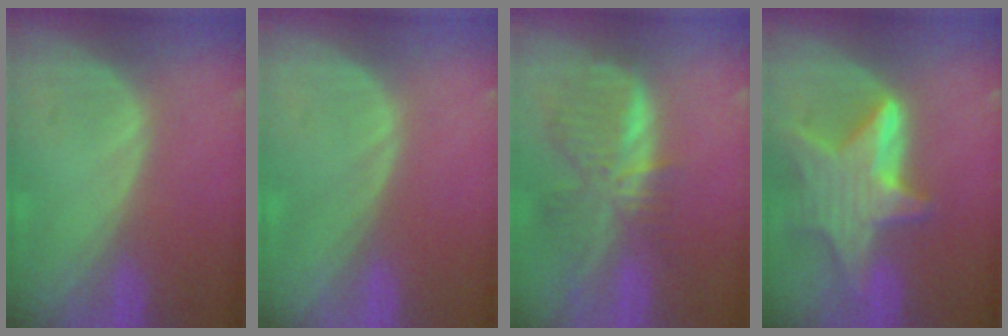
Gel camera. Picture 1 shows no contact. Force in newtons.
{"total": 0.0}
{"total": 8.8, "press": 7.7, "slide": 4.4}
{"total": 9.3, "press": 9.3, "slide": 0.7}